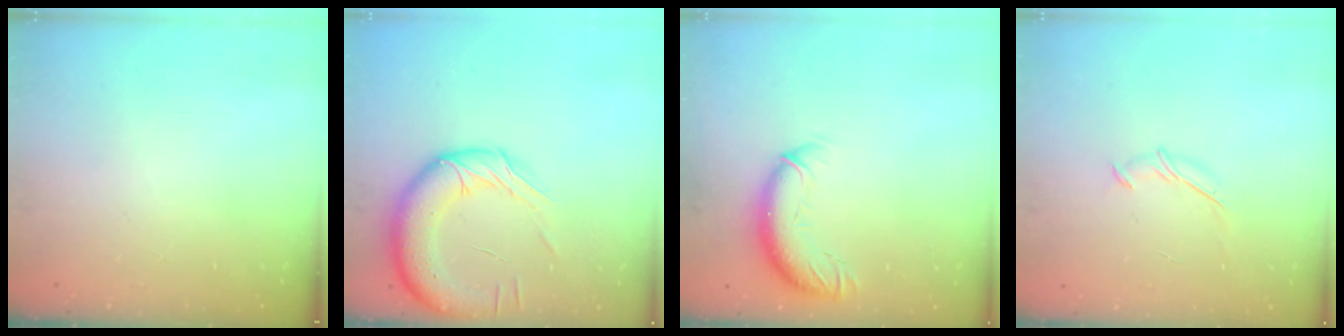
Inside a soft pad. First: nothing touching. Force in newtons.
{"total": 15.6, "press": 15.4, "slide": 2.7}
{"total": 10.8, "press": 10.4, "slide": 2.9}
{"total": 6.2, "press": 6.1, "slide": 1.0}